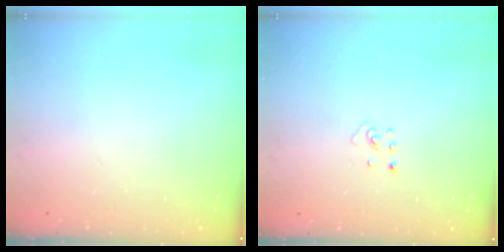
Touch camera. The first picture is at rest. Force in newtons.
{"total": 2.5, "press": 2.4, "slide": 0.5}